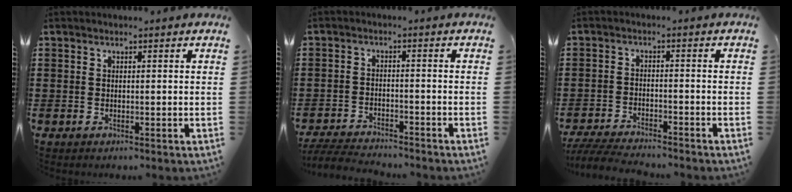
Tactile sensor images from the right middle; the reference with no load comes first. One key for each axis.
{"total": 4.4, "fx": -4.3, "fy": 0.4, "fz": 0.9, "tx": -0.028, "ty": -0.002, "tz": -0.090}
{"total": 4.7, "fx": -4.6, "fy": 0.2, "fz": 1.2, "tx": -0.032, "ty": -0.007, "tz": -0.094}